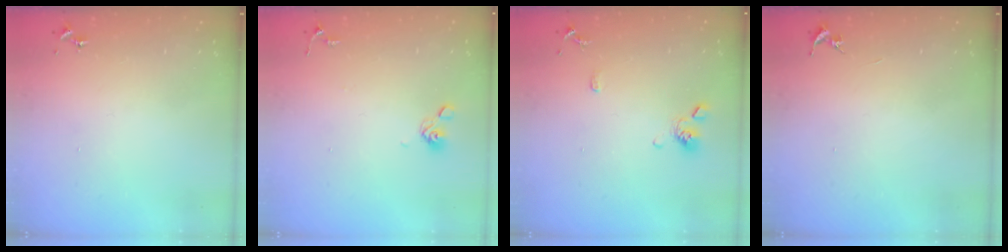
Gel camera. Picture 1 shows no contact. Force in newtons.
{"total": 6.3, "press": 6.0, "slide": 2.1}
{"total": 9.1, "press": 8.9, "slide": 1.9}
{"total": 0.0}